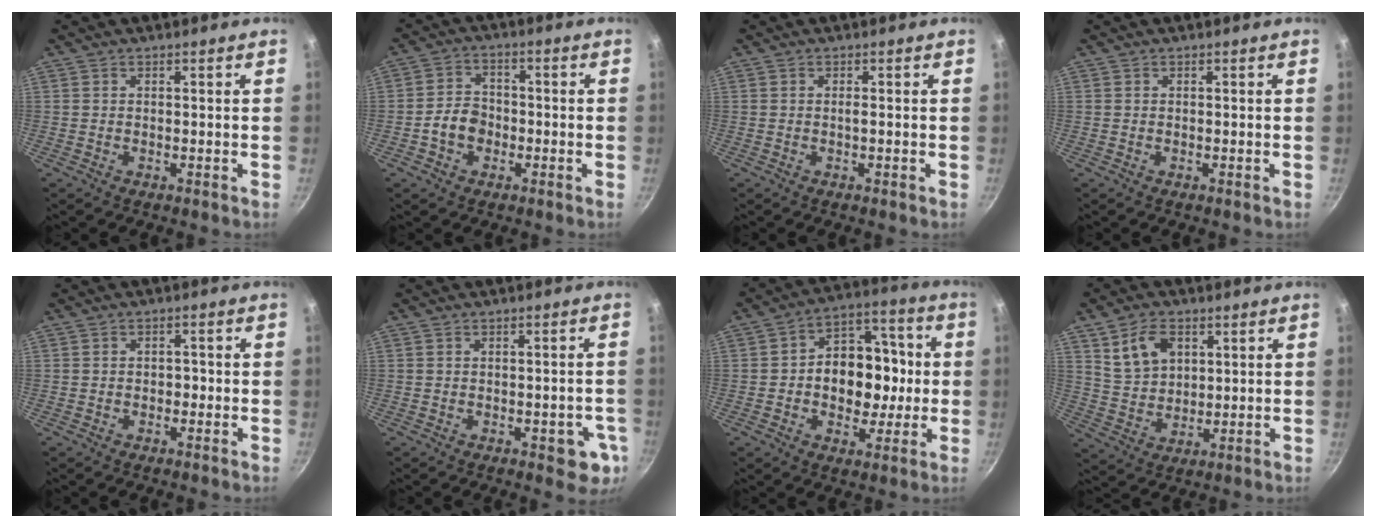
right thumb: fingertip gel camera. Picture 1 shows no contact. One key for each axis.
{"total": 5.7, "fx": -1.9, "fy": 4.5, "fz": 3.0, "tx": -0.032, "ty": 0.023, "tz": -0.039}
{"total": 0.6, "fx": -0.2, "fy": 0.0, "fz": 0.6, "tx": -0.012, "ty": 0.003, "tz": -0.004}
{"total": 0.0}
{"total": 1.6, "fx": -0.5, "fy": 1.3, "fz": 0.8, "tx": -0.005, "ty": 0.008, "tz": -0.009}
{"total": 6.2, "fx": -1.8, "fy": 3.1, "fz": 5.1, "tx": -0.031, "ty": 0.006, "tz": -0.019}
{"total": 15.0, "fx": -0.8, "fy": 11.3, "fz": 9.9, "tx": -0.092, "ty": 0.028, "tz": -0.021}
{"total": 9.0, "fx": 3.8, "fy": 6.1, "fz": 5.4, "tx": -0.080, "ty": -0.015, "tz": 0.081}